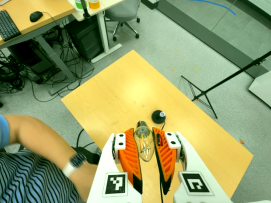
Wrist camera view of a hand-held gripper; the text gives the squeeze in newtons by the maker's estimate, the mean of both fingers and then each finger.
{"total": 20.7, "left": 23.9, "right": 17.4}